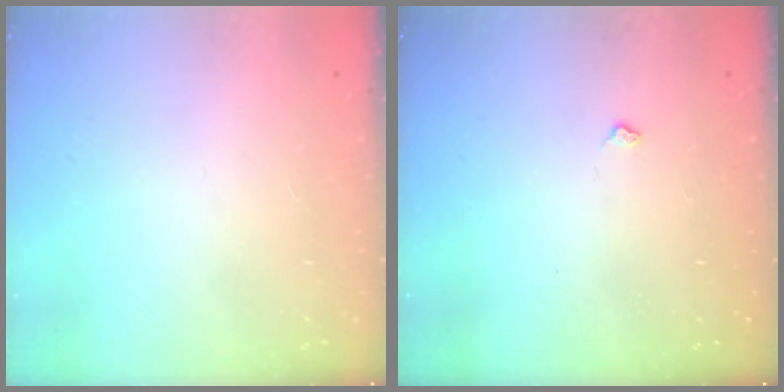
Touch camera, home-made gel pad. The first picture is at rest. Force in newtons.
{"total": 2.4, "press": 2.4, "slide": 0.5}